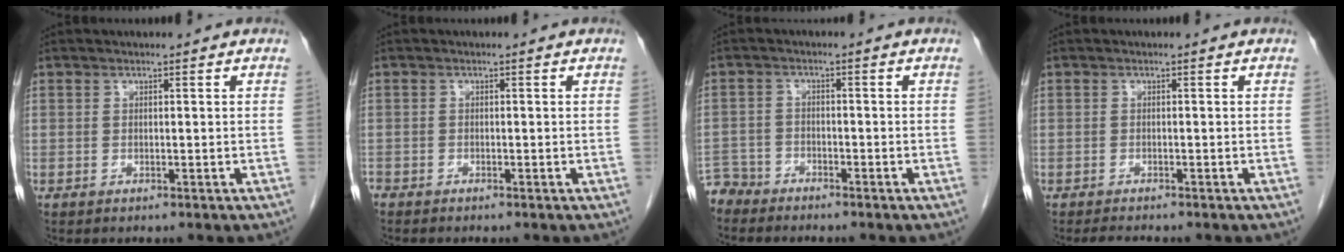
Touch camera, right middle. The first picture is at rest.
{"total": 1.0, "force": [-1.0, 0.3, 0.0], "torque": [-0.004, -0.002, -0.022]}
{"total": 4.5, "force": [-4.2, 1.4, -0.7], "torque": [0.018, -0.007, -0.086]}
{"total": 1.9, "force": [-1.7, 0.1, 0.8], "torque": [-0.018, -0.007, -0.025]}